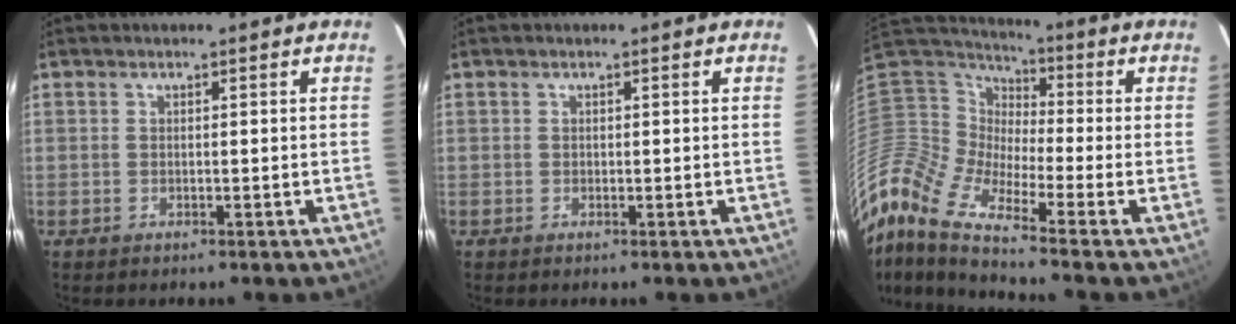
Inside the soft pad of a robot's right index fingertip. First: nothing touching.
{"total": 0.0}
{"total": 15.1, "force": [-11.5, 2.2, 9.6], "torque": [-0.168, -0.024, -0.249]}